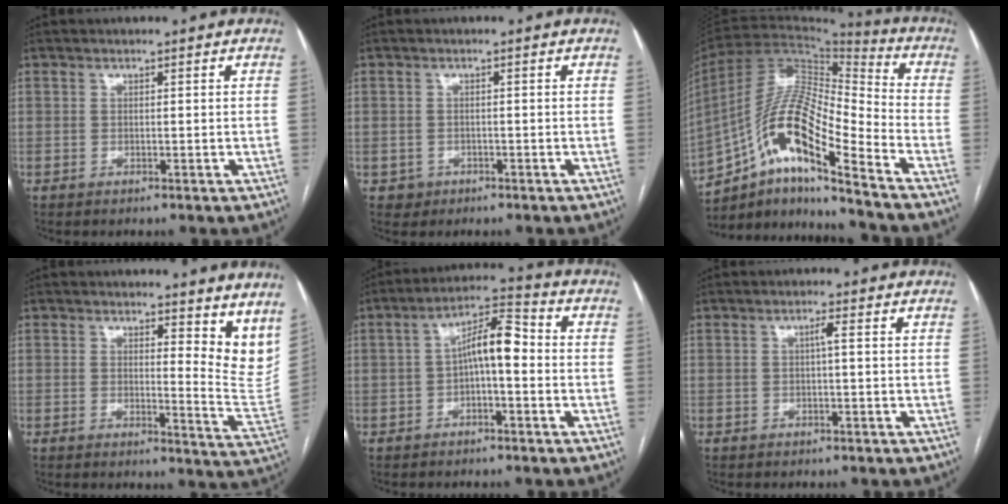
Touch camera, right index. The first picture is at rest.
{"total": 2.0, "force": [-0.8, 1.9, -0.1], "torque": [0.006, 0.010, -0.008]}
{"total": 17.1, "force": [-9.1, 2.6, 14.2], "torque": [-0.269, 0.016, -0.155]}
{"total": 10.0, "force": [7.9, 3.2, 5.2], "torque": [-0.042, -0.040, 0.073]}
{"total": 7.6, "force": [-0.5, 2.2, 7.3], "torque": [-0.128, 0.033, -0.009]}
{"total": 1.2, "force": [0.2, -0.1, 1.2], "torque": [-0.021, 0.003, 0.003]}